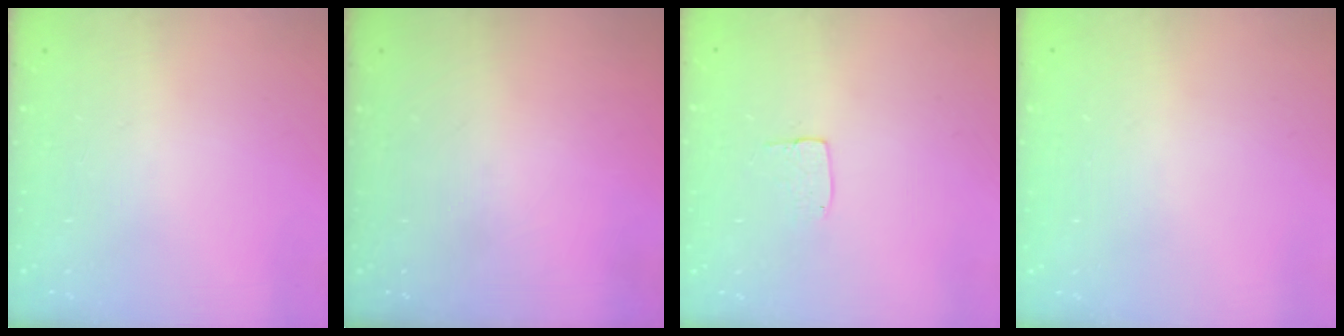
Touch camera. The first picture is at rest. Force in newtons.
{"total": 0.0}
{"total": 3.8, "press": 3.8, "slide": 0.2}
{"total": 0.0}